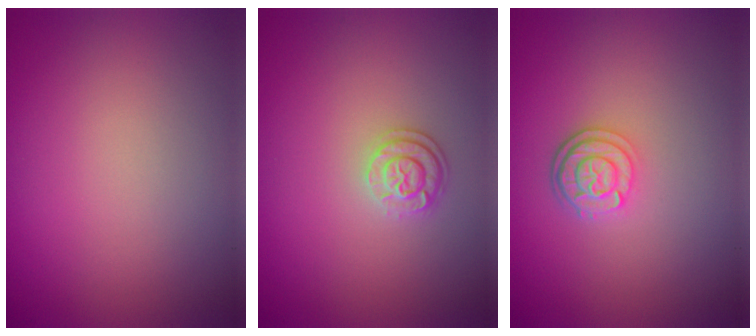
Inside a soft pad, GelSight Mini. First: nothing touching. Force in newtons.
{"total": 2.1, "press": 1.8, "slide": 1.2}
{"total": 2.8, "press": 2.3, "slide": 1.6}